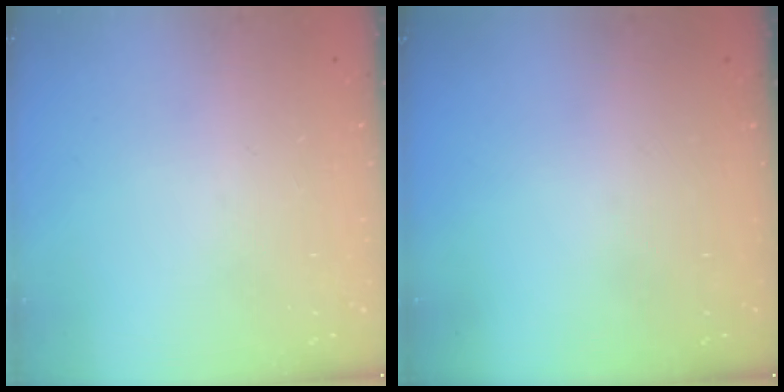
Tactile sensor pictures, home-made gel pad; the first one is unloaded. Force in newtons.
{"total": 0.0}